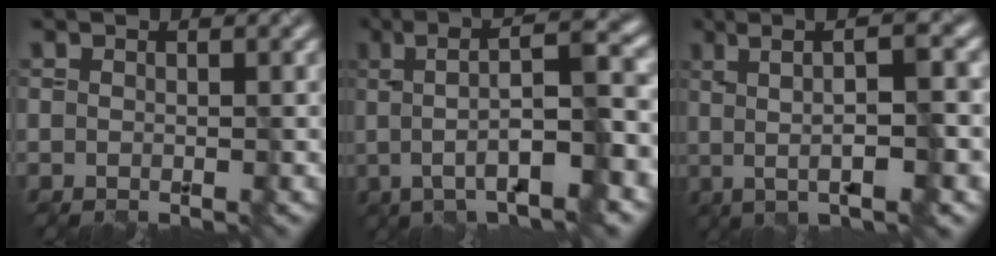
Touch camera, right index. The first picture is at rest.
{"total": 8.5, "force": [-0.3, 1.9, 8.2], "torque": [-0.113, 0.016, -0.002]}
{"total": 6.6, "force": [0.5, 1.2, 6.4], "torque": [-0.093, 0.008, 0.017]}